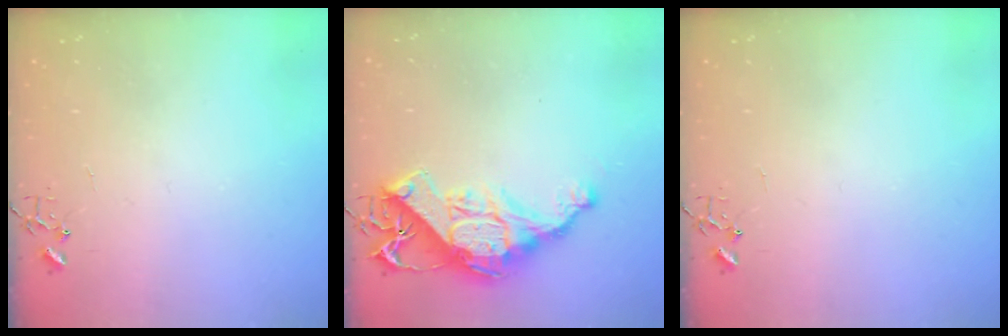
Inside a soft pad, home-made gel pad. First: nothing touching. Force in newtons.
{"total": 15.3, "press": 15.3, "slide": 1.4}
{"total": 0.0}